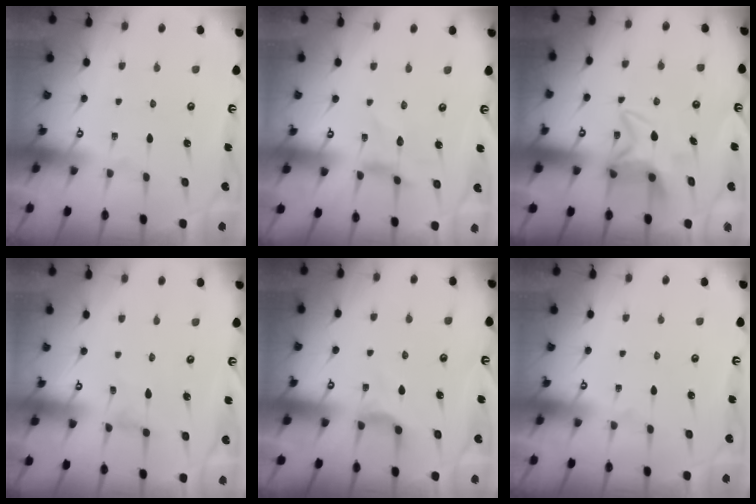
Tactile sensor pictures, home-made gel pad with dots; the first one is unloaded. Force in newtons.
{"total": 1.7, "press": 1.7, "slide": 0.1}
{"total": 6.4, "press": 6.4, "slide": 0.6}
{"total": 0.0}
{"total": 2.9, "press": 2.9, "slide": 0.4}
{"total": 0.0}